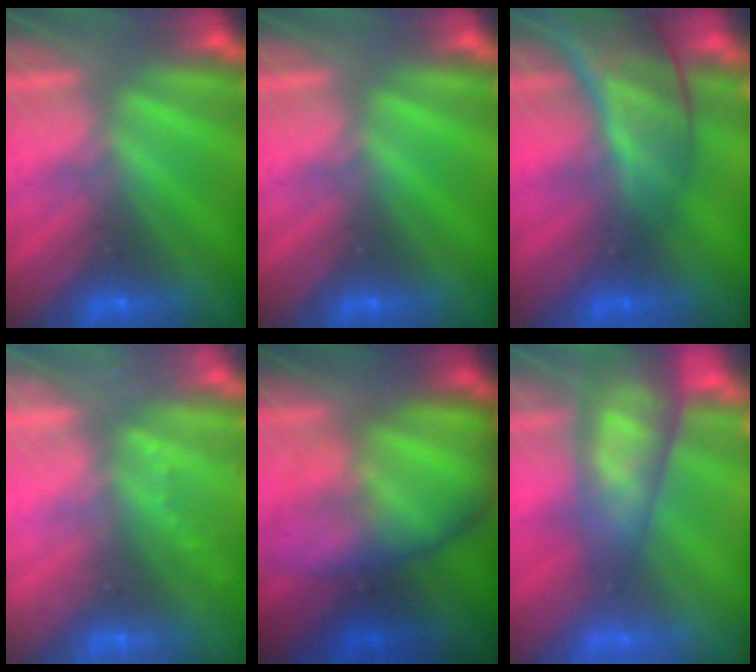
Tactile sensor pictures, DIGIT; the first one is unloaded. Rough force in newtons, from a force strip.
{"total": 0.0}
{"total": 11.5}
{"total": 2.3}
{"total": 8.6}
{"total": 7.9}